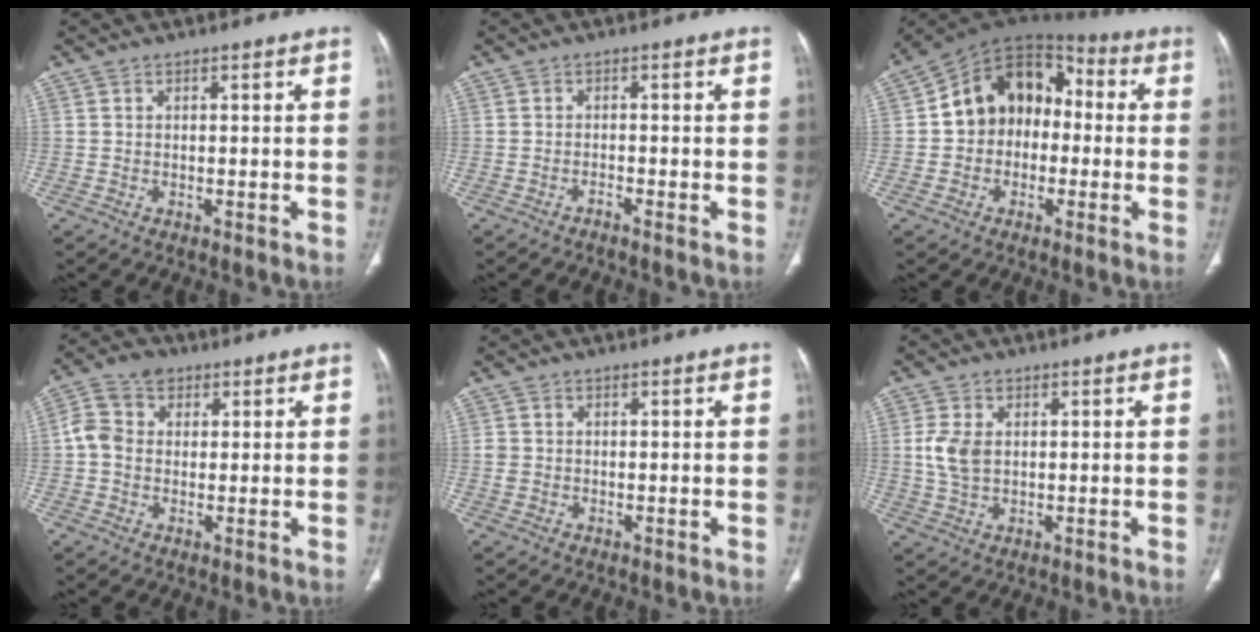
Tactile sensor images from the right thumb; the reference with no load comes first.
{"total": 0.9, "force": [-0.8, -0.2, 0.3], "torque": [-0.012, 0.008, -0.017]}
{"total": 15.5, "force": [0.2, 11.8, 10.0], "torque": [-0.114, 0.050, -0.011]}
{"total": 6.9, "force": [1.0, 5.9, 3.6], "torque": [-0.066, 0.019, 0.011]}
{"total": 1.3, "force": [-0.1, 1.1, 0.5], "torque": [-0.009, 0.002, 0.001]}
{"total": 5.6, "force": [0.8, 3.8, 4.0], "torque": [-0.083, 0.002, 0.020]}